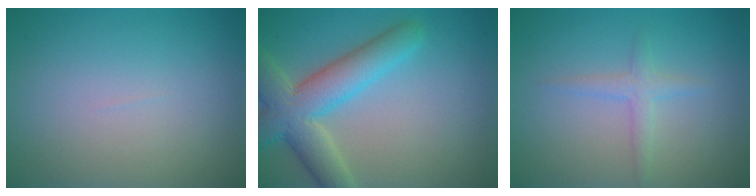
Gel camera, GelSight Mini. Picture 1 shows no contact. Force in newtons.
{"total": 6.7, "press": 6.7, "slide": 0.5}
{"total": 1.6, "press": 1.6, "slide": 0.1}